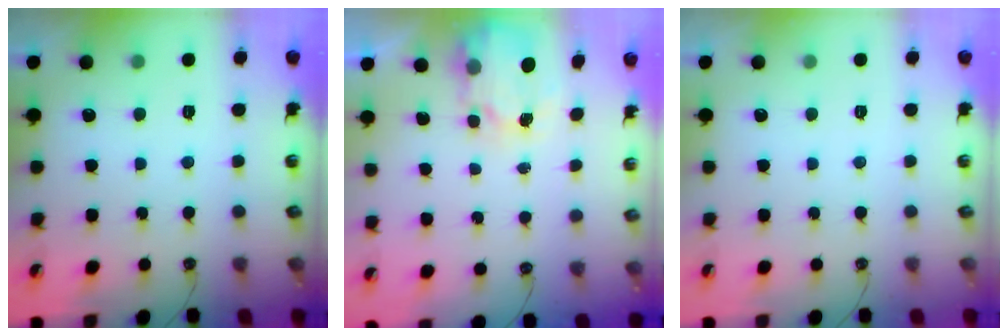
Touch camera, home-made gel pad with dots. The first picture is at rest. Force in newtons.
{"total": 4.1, "press": 4.1, "slide": 0.1}
{"total": 0.0}